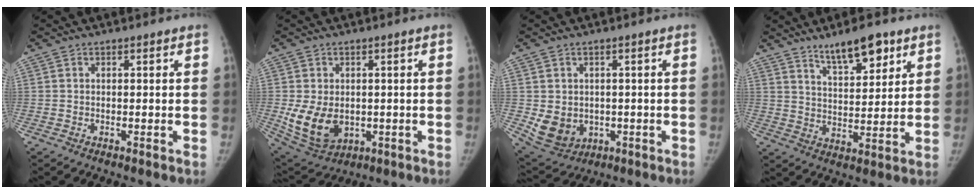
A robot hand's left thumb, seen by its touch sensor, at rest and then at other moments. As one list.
[{"total": 10.3, "force": [-1.0, 7.3, 7.1], "torque": [-0.118, -0.012, 0.004]}, {"total": 7.7, "force": [-0.6, 6.4, 4.2], "torque": [-0.061, -0.007, 0.016]}, {"total": 10.2, "force": [7.0, 3.5, 6.5], "torque": [-0.086, -0.042, 0.120]}]